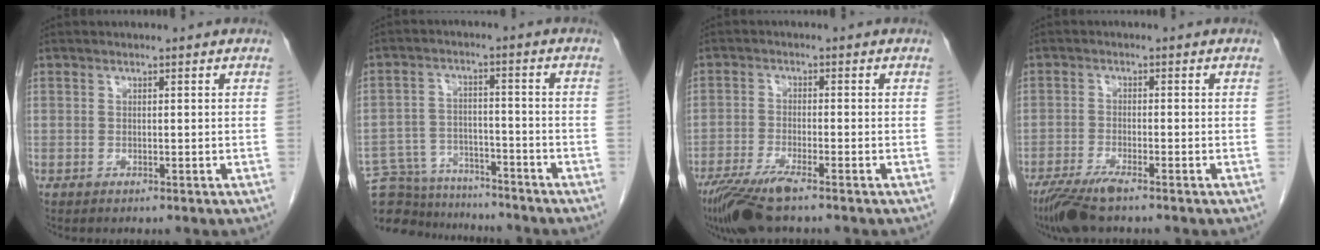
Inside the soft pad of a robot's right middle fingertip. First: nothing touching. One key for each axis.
{"total": 13.4, "fx": -12.5, "fy": 4.2, "fz": 2.3, "tx": -0.045, "ty": 0.022, "tz": -0.189}
{"total": 7.8, "fx": -5.6, "fy": 0.6, "fz": 5.4, "tx": -0.105, "ty": -0.021, "tz": -0.103}
{"total": 5.6, "fx": -4.2, "fy": 0.4, "fz": 3.6, "tx": -0.073, "ty": -0.016, "tz": -0.079}